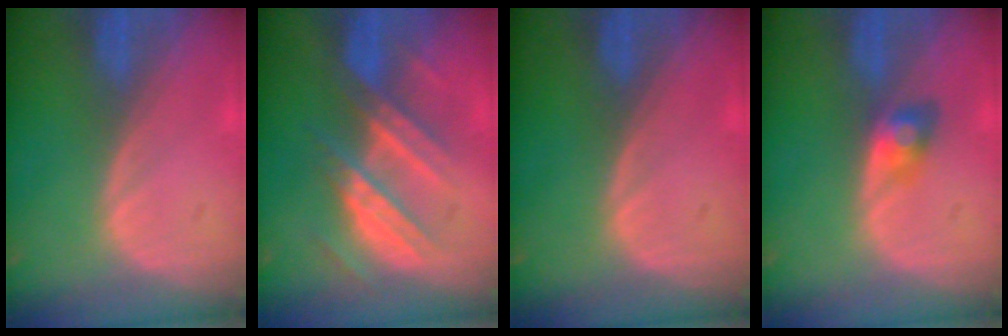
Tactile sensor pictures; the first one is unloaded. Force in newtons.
{"total": 7.2, "press": 7.2, "slide": 0.8}
{"total": 0.0}
{"total": 2.7, "press": 2.7, "slide": 0.3}